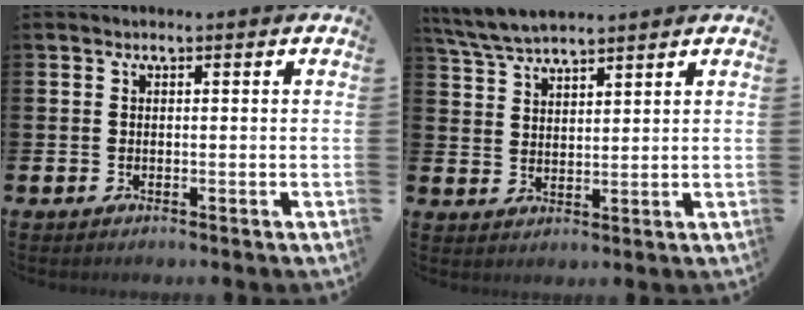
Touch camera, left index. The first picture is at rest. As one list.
[{"total": 5.2, "force": [4.9, 0.8, 1.3], "torque": [-0.048, -0.014, 0.092]}]